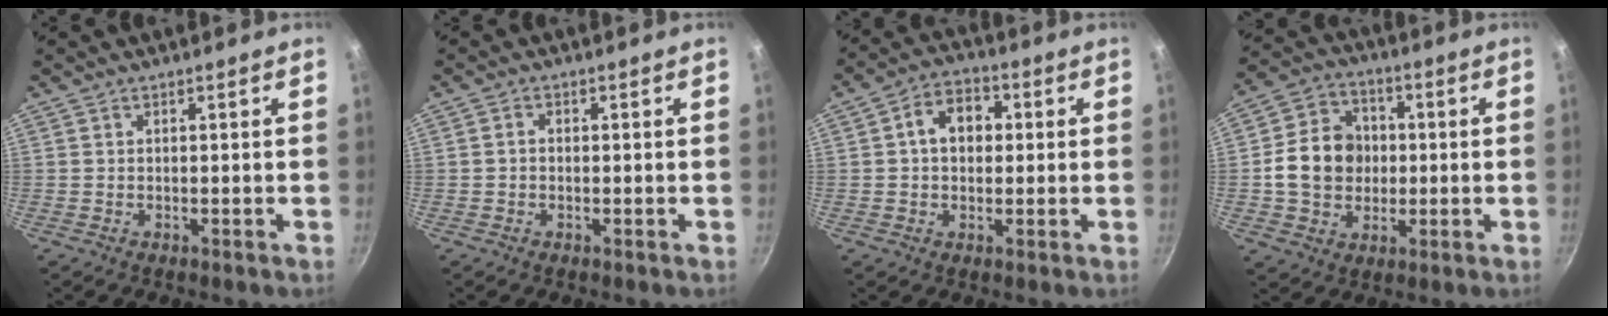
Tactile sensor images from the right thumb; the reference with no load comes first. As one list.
[{"total": 1.2, "force": [-0.2, 1.0, 0.7], "torque": [-0.013, 0.007, -0.005]}, {"total": 8.1, "force": [1.2, 6.0, 5.3], "torque": [-0.054, 0.016, 0.007]}, {"total": 12.9, "force": [-0.1, 10.9, 6.9], "torque": [-0.094, 0.020, -0.007]}]